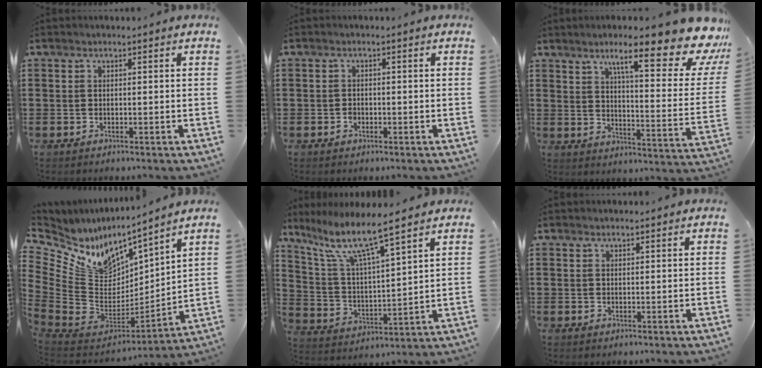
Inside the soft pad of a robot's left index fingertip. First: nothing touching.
{"total": 1.0, "force": [-0.5, 0.8, 0.4], "torque": [-0.012, 0.002, -0.011]}
{"total": 14.8, "force": [10.2, 2.1, 10.6], "torque": [-0.166, -0.059, 0.156]}
{"total": 7.4, "force": [4.8, 4.6, 3.2], "torque": [-0.118, -0.073, 0.083]}
{"total": 8.5, "force": [6.5, 0.8, 5.4], "torque": [-0.132, -0.037, 0.105]}
{"total": 0.6, "force": [0.5, 0.1, 0.2], "torque": [-0.004, 0.000, 0.011]}